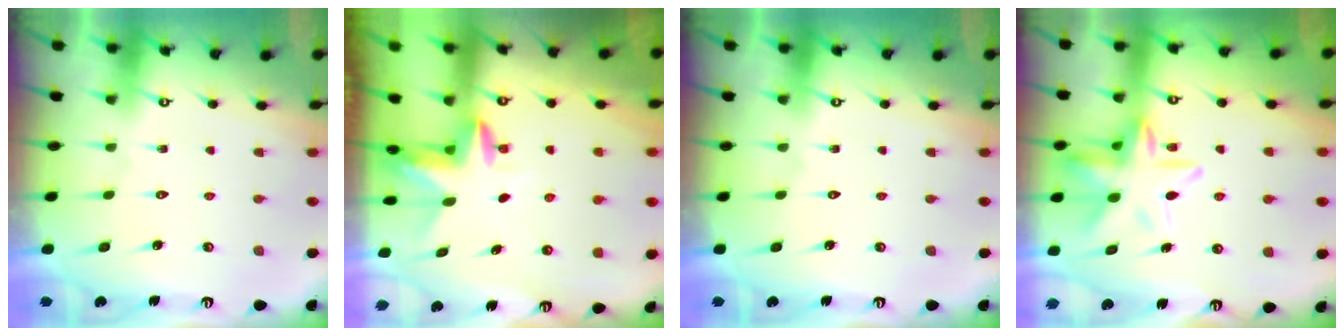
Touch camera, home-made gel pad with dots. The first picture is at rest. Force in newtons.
{"total": 3.3, "press": 3.3, "slide": 0.3}
{"total": 0.0}
{"total": 13.4, "press": 13.4, "slide": 1.0}